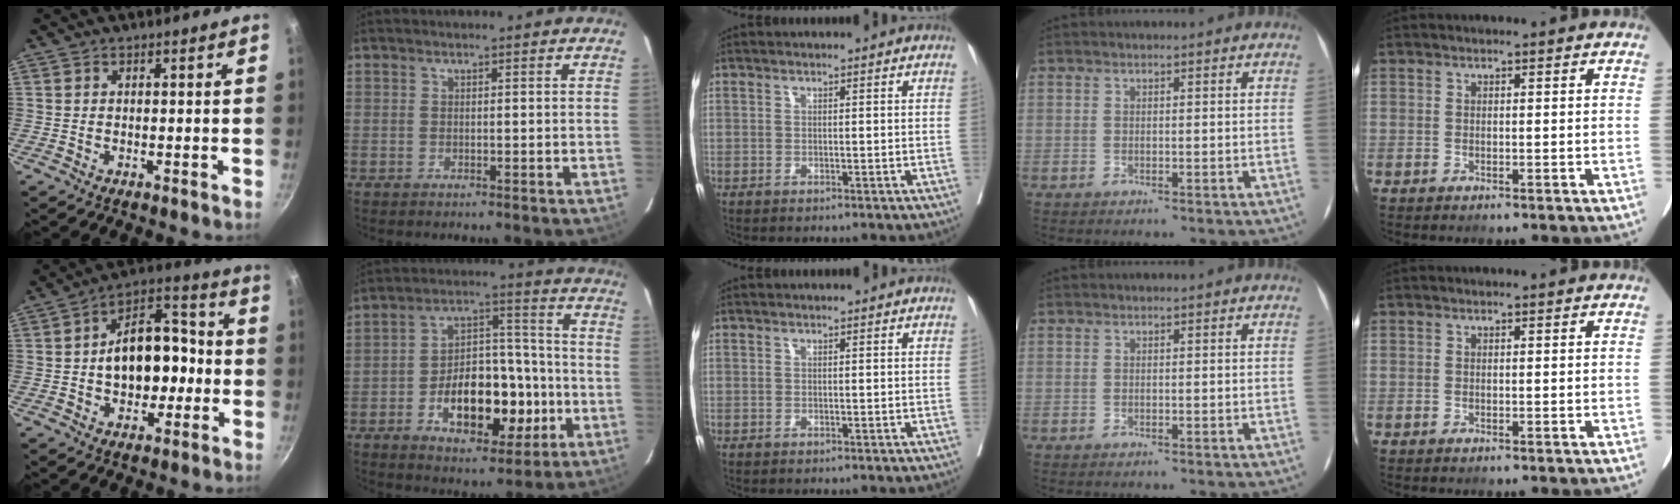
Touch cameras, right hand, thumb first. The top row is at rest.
{"thumb": {"total": 14.8, "force": [-1.0, 9.3, 11.4], "torque": [-0.135, 0.039, -0.022]}, "index": {"total": 15.6, "force": [-4.7, 7.6, 12.8], "torque": [-0.208, 0.024, -0.067]}}